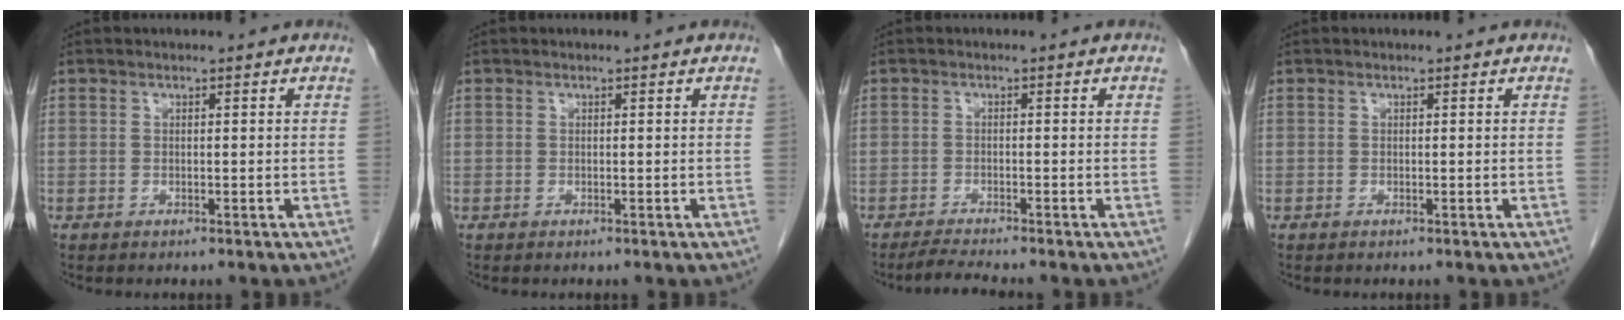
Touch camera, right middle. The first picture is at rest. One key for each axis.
{"total": 0.0}
{"total": 2.7, "fx": -2.5, "fy": -0.7, "fz": 0.8, "tx": -0.025, "ty": -0.015, "tz": -0.049}
{"total": 0.0}